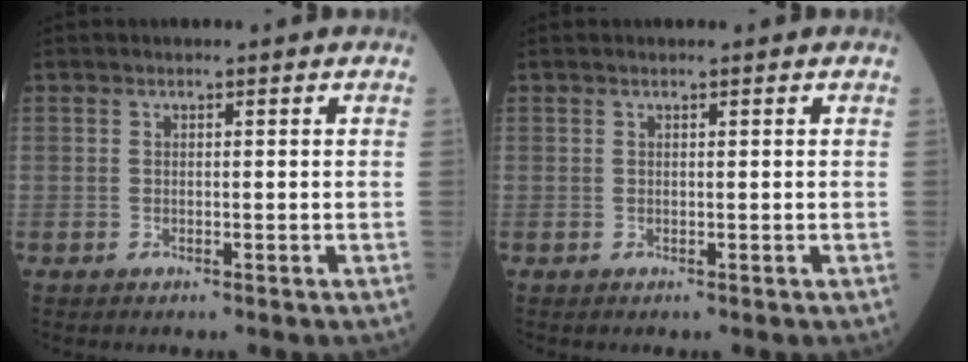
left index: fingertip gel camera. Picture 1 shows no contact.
{"total": 0.0}